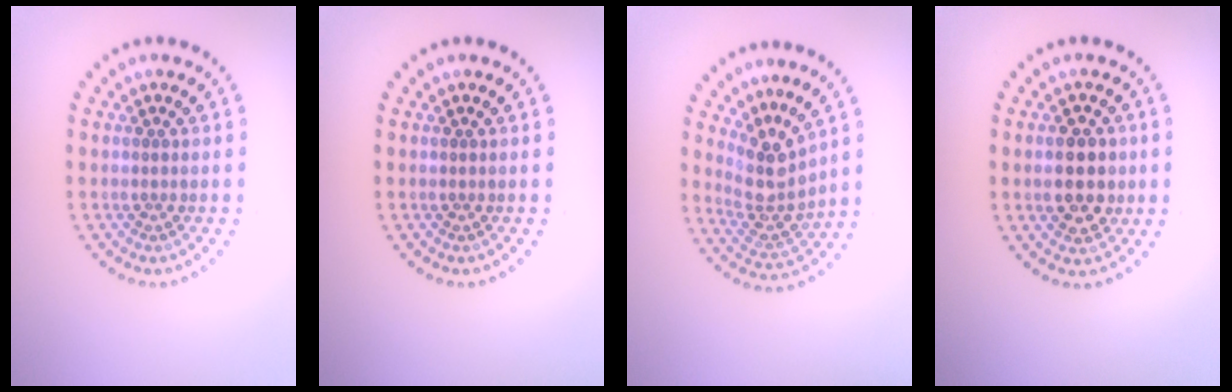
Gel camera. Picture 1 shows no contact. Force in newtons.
{"total": 0.0}
{"total": 3.9, "press": 2.8, "slide": 2.7}
{"total": 4.3, "press": 4.3, "slide": 0.3}